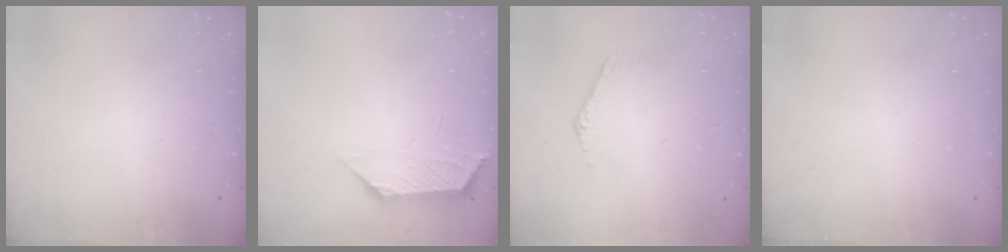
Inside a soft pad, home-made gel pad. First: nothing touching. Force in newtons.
{"total": 1.3, "press": 1.2, "slide": 0.4}
{"total": 0.7, "press": 0.6, "slide": 0.2}
{"total": 0.0}